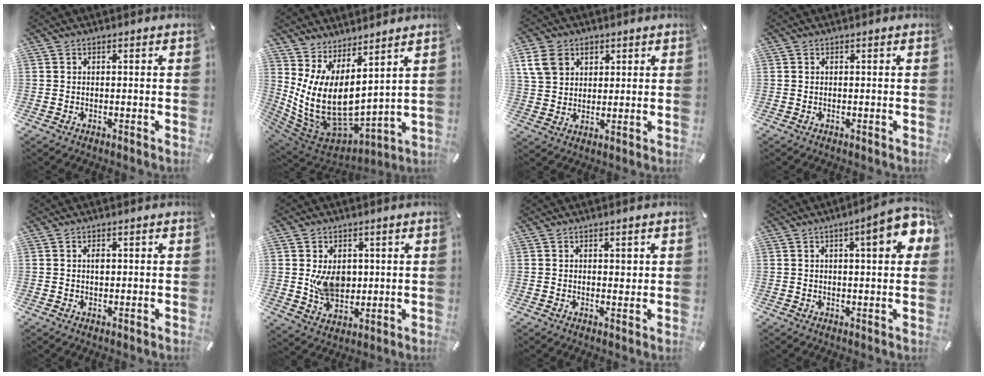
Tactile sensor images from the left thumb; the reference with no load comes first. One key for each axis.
{"total": 12.7, "fx": 2.5, "fy": 7.5, "fz": 10.0, "tx": -0.229, "ty": -0.062, "tz": 0.055}
{"total": 8.4, "fx": 3.4, "fy": 7.0, "fz": 3.1, "tx": -0.070, "ty": 0.005, "tz": 0.066}
{"total": 0.0}
{"total": 1.2, "fx": 0.3, "fy": 0.6, "fz": 1.0, "tx": -0.021, "ty": 0.002, "tz": 0.005}
{"total": 8.9, "fx": 1.5, "fy": 6.9, "fz": 5.5, "tx": -0.082, "ty": -0.006, "tz": 0.028}
{"total": 1.7, "fx": 0.6, "fy": 1.3, "fz": 1.0, "tx": -0.004, "ty": -0.004, "tz": 0.007}
{"total": 11.0, "fx": 4.4, "fy": 3.1, "fz": 9.6, "tx": -0.125, "ty": -0.018, "tz": 0.066}